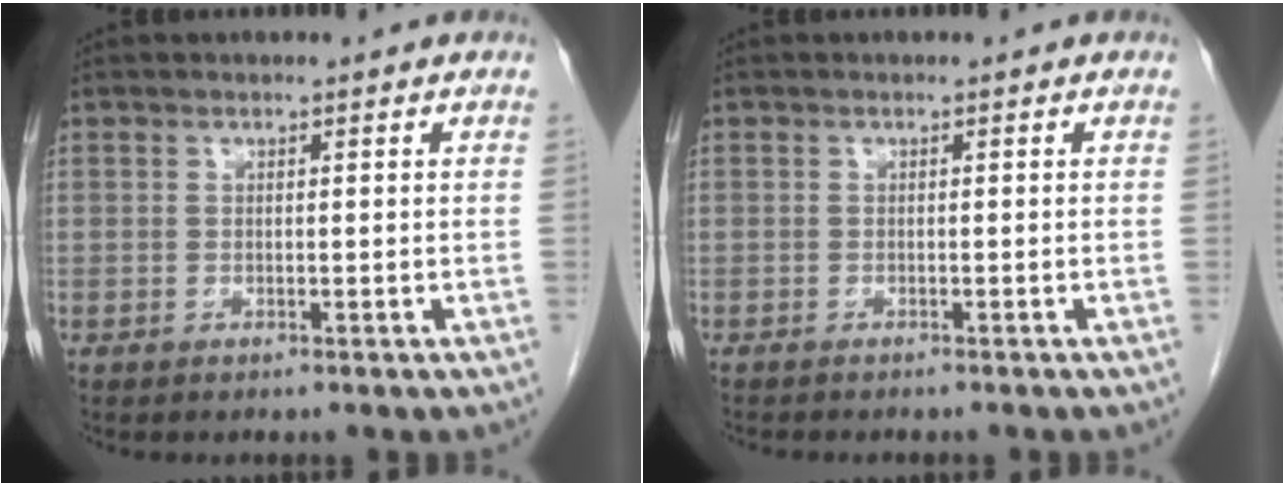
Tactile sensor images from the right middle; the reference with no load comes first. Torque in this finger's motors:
{"motor_torque": [1.11, -1.03, 0.07, 0.06]}